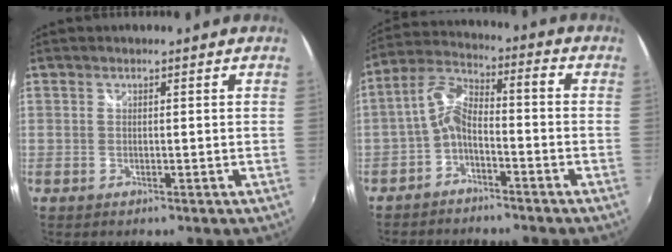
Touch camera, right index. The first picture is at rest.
{"total": 7.0, "force": [-3.5, 2.5, 5.6], "torque": [-0.135, 0.020, -0.069]}